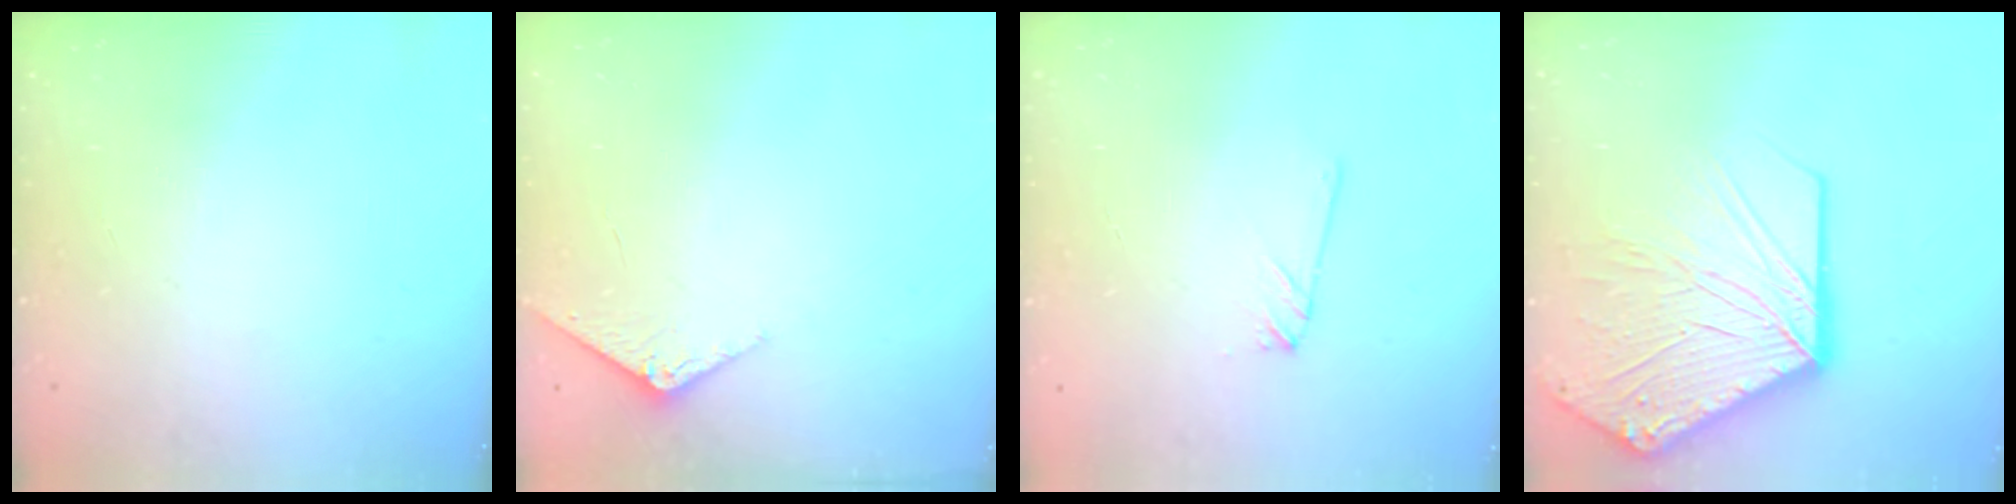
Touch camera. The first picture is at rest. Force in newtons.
{"total": 3.5, "press": 3.5, "slide": 0.4}
{"total": 1.7, "press": 1.7, "slide": 0.1}
{"total": 20.3, "press": 20.1, "slide": 2.8}